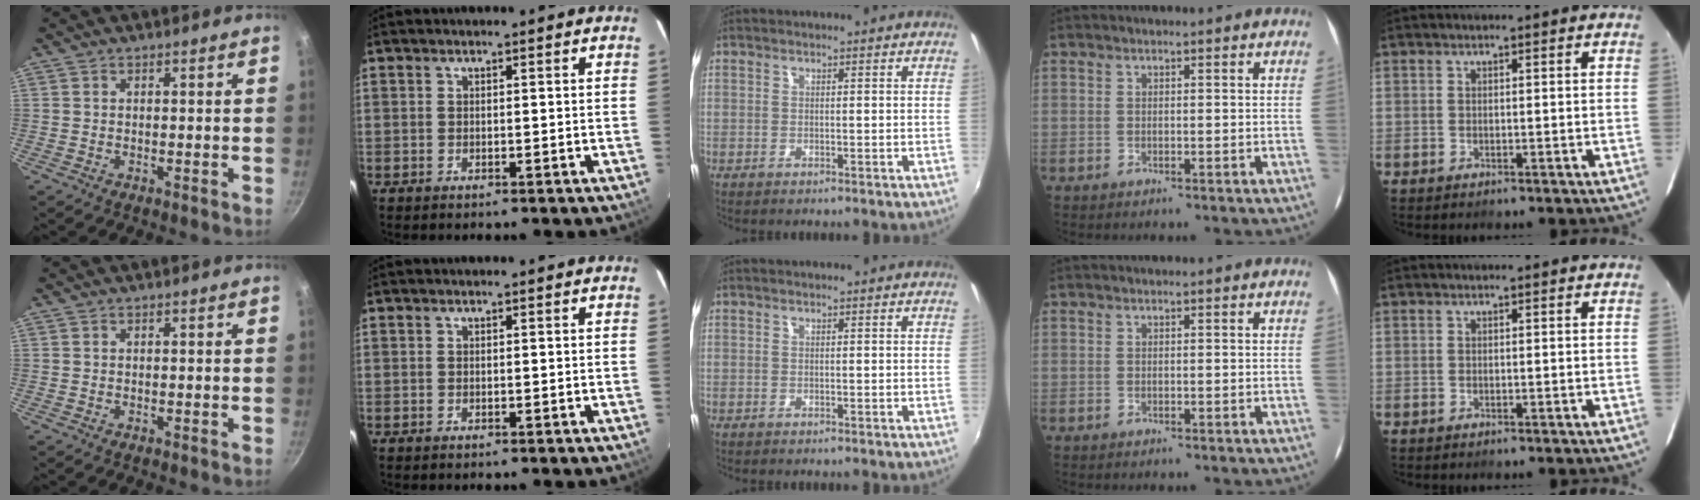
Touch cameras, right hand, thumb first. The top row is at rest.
{}